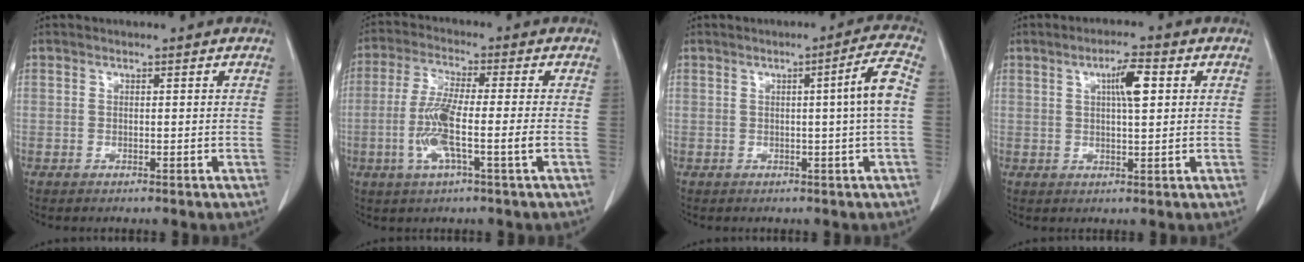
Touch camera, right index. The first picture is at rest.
{"total": 8.7, "force": [-2.1, 0.2, 8.4], "torque": [-0.171, -0.005, -0.045]}
{"total": 5.2, "force": [0.0, -1.2, 5.1], "torque": [-0.073, 0.002, 0.002]}
{"total": 5.0, "force": [1.6, 0.7, 4.7], "torque": [-0.081, 0.005, 0.027]}